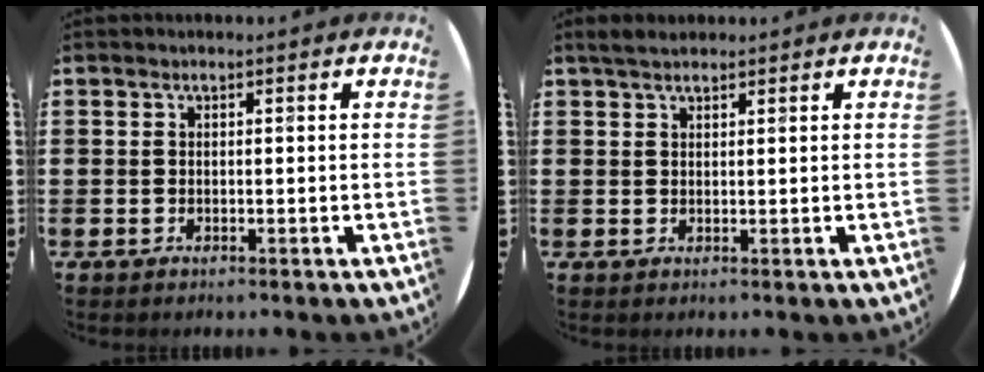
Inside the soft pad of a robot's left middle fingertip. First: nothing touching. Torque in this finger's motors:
{"motor_torque": [0.48, -0.44, 0.01, 0.01]}